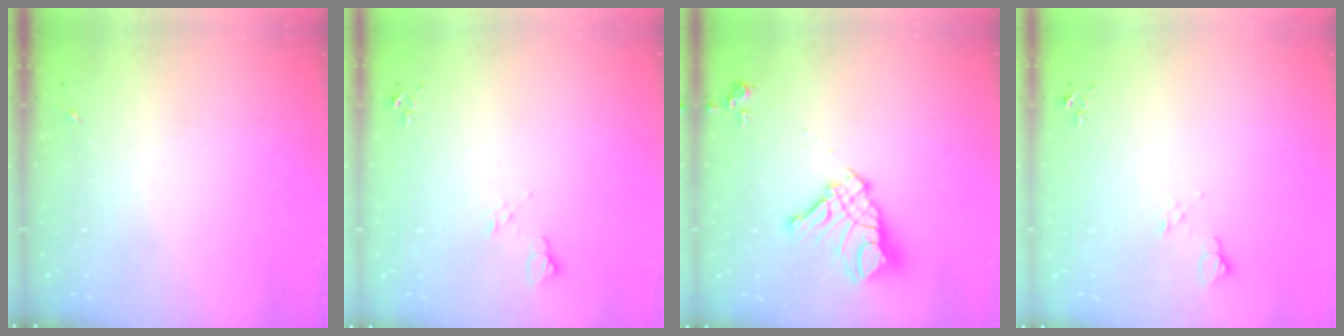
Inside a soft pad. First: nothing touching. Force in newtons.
{"total": 6.5, "press": 6.5, "slide": 0.8}
{"total": 14.6, "press": 14.5, "slide": 1.3}
{"total": 6.5, "press": 6.5, "slide": 0.8}